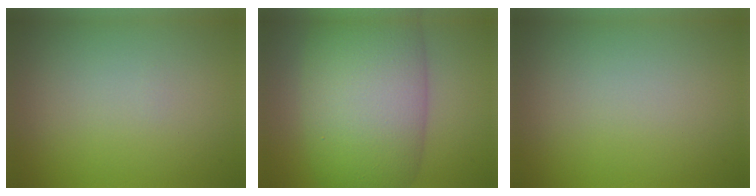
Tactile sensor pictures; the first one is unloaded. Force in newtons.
{"total": 13.1, "press": 13.1, "slide": 0.2}
{"total": 0.0}